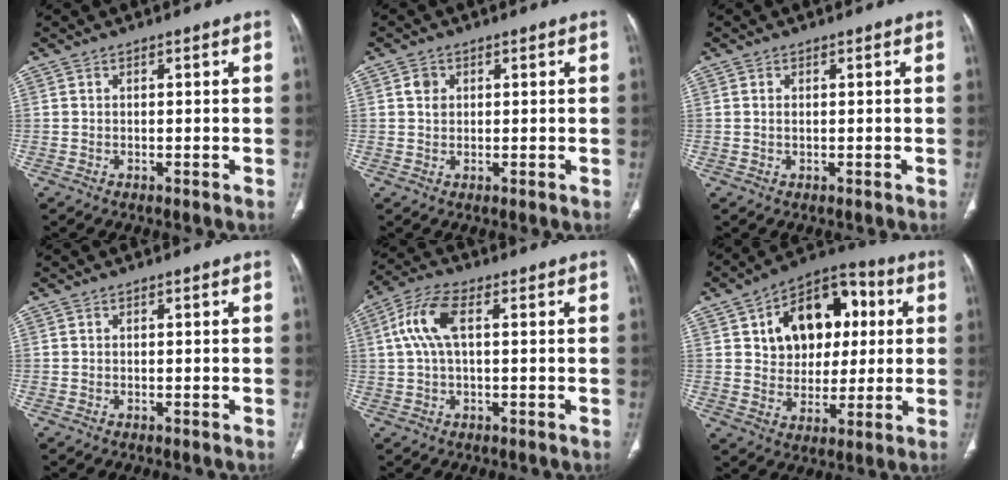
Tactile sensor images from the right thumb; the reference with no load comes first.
{"total": 2.3, "force": [0.7, 1.9, 1.1], "torque": [-0.011, -0.002, 0.012]}
{"total": 0.8, "force": [0.1, 0.4, 0.6], "torque": [-0.018, 0.003, 0.005]}
{"total": 0.0}
{"total": 8.2, "force": [1.6, 3.6, 7.1], "torque": [-0.170, 0.026, 0.028]}
{"total": 17.1, "force": [4.4, 12.1, 11.2], "torque": [-0.119, 0.012, 0.069]}